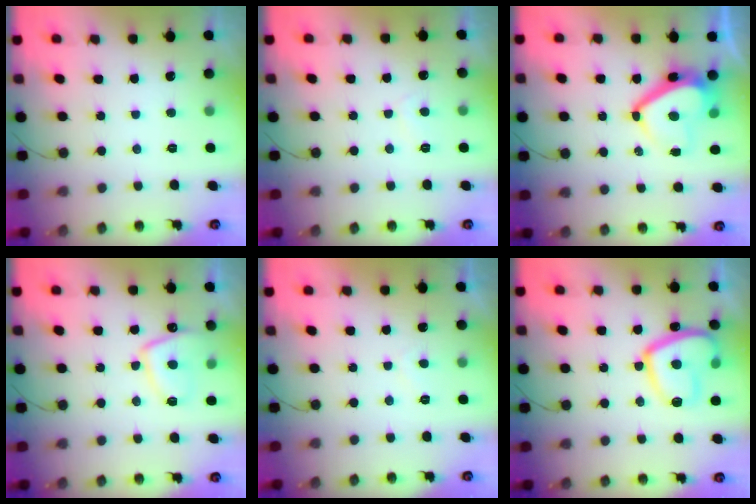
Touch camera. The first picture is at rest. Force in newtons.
{"total": 1.2, "press": 1.2, "slide": 0.3}
{"total": 9.8, "press": 9.7, "slide": 1.3}
{"total": 9.2, "press": 9.1, "slide": 1.2}
{"total": 1.3, "press": 1.1, "slide": 0.7}
{"total": 15.1, "press": 15.0, "slide": 1.8}